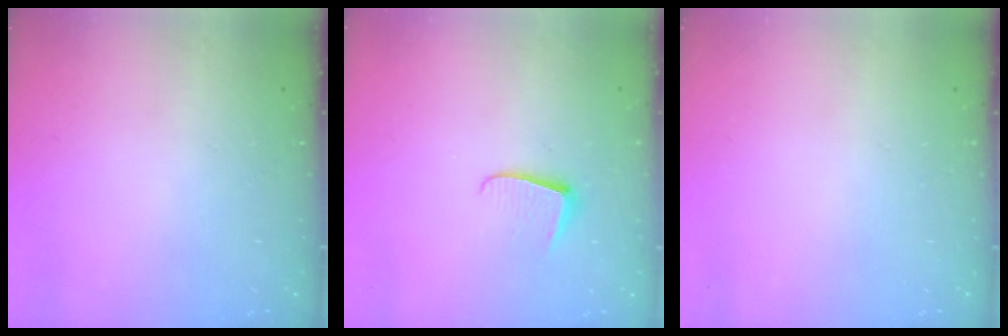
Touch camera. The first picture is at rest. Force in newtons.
{"total": 5.7, "press": 5.7, "slide": 0.6}
{"total": 0.0}